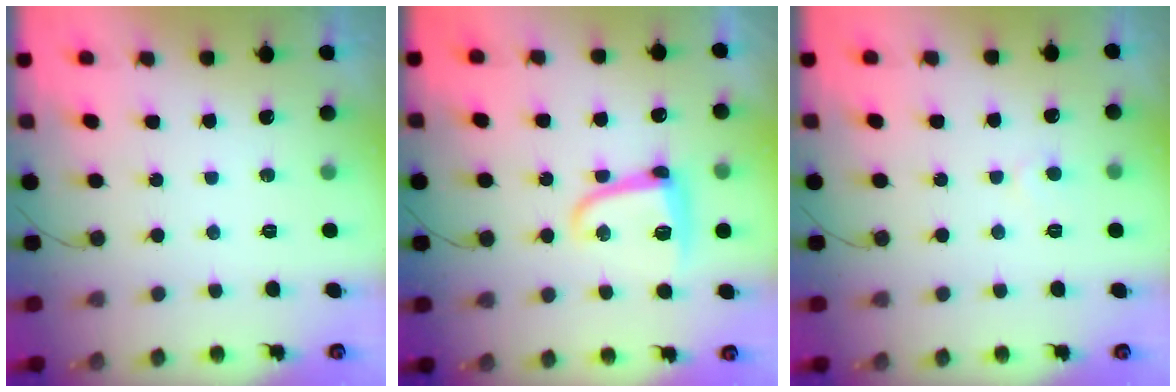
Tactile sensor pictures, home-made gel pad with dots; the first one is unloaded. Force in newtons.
{"total": 10.2, "press": 10.2, "slide": 0.4}
{"total": 4.1, "press": 4.1, "slide": 0.4}